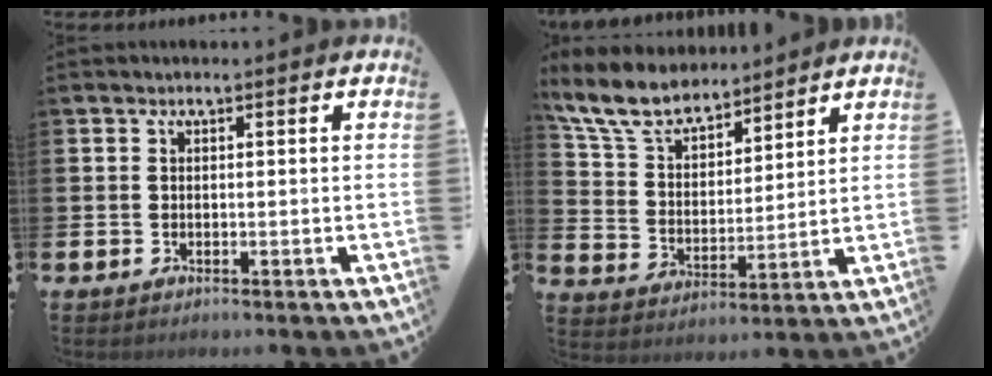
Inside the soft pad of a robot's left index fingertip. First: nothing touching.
{"total": 8.6, "force": [7.8, 2.7, 2.6], "torque": [-0.092, -0.037, 0.144]}